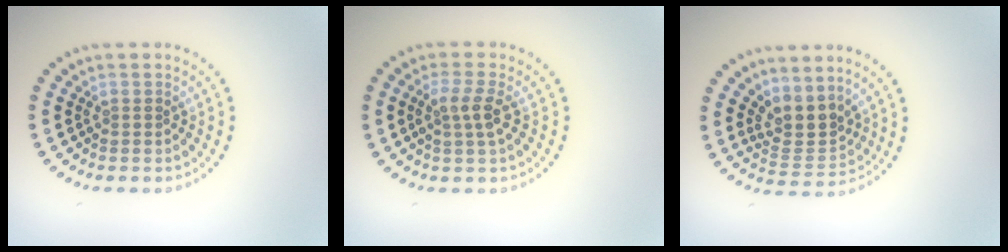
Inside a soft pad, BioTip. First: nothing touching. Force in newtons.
{"total": 2.4, "press": 2.1, "slide": 1.0}
{"total": 3.1, "press": 2.4, "slide": 2.0}